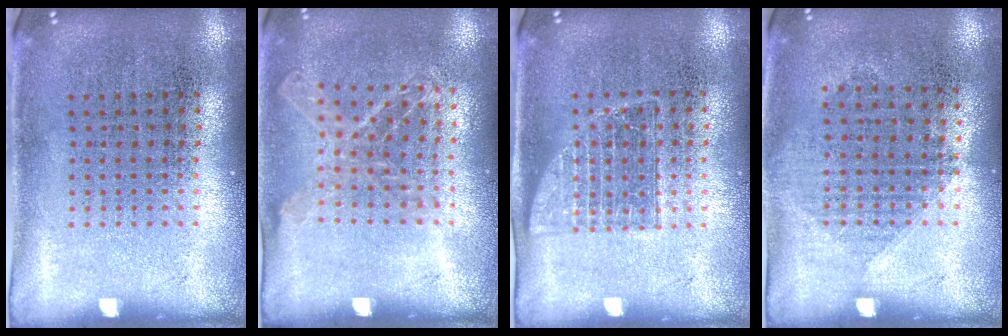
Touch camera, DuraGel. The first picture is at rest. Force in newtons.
{"total": 1.1, "press": 1.1, "slide": 0.3}
{"total": 1.2, "press": 1.1, "slide": 0.6}
{"total": 1.0, "press": 0.9, "slide": 0.5}